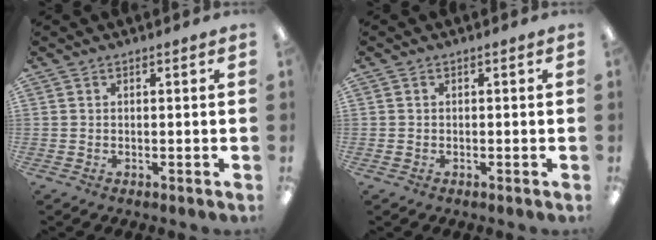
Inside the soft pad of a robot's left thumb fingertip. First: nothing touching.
{"total": 0.5, "force": [-0.2, 0.5, 0.1], "torque": [-0.002, 0.003, -0.005]}